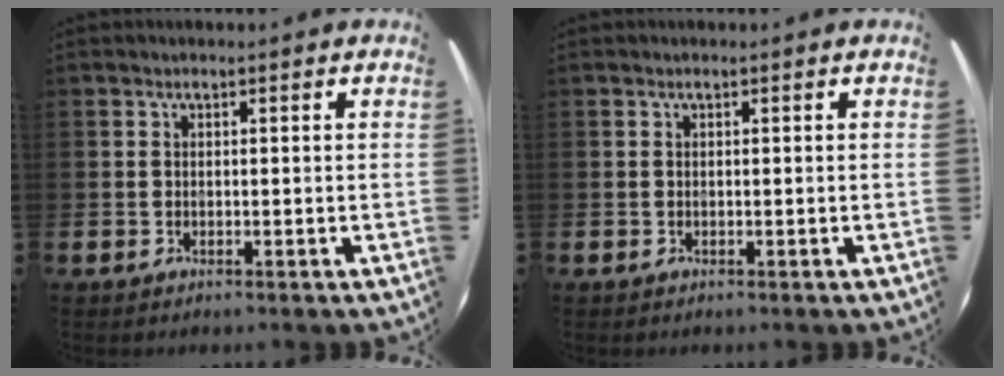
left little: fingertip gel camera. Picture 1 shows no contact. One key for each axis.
{"total": 0.0}